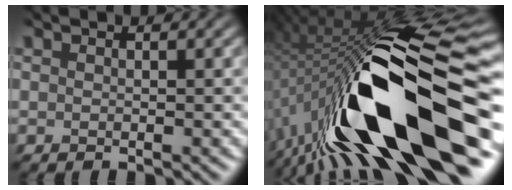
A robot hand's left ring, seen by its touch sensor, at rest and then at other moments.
{"total": 17.6, "force": [-6.5, 5.9, 15.3], "torque": [-0.257, -0.002, -0.108]}